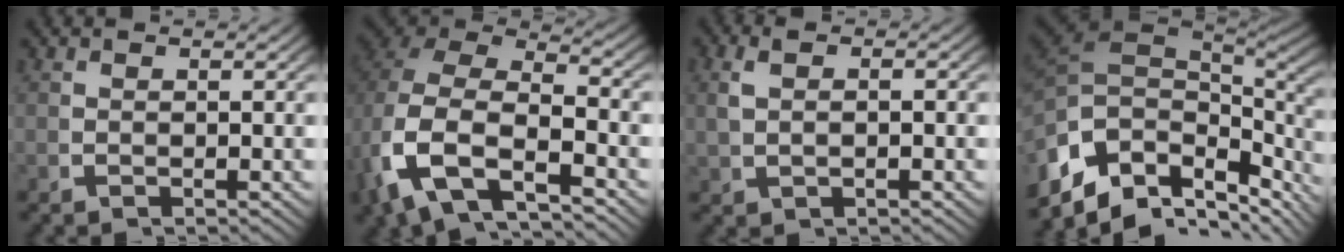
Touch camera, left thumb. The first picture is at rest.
{"total": 11.8, "force": [-0.5, 8.8, 7.9], "torque": [-0.192, -0.026, -0.011]}
{"total": 2.2, "force": [0.6, 1.1, 1.8], "torque": [-0.040, 0.007, 0.013]}
{"total": 15.0, "force": [-3.1, 10.4, 10.4], "torque": [-0.204, -0.052, -0.012]}